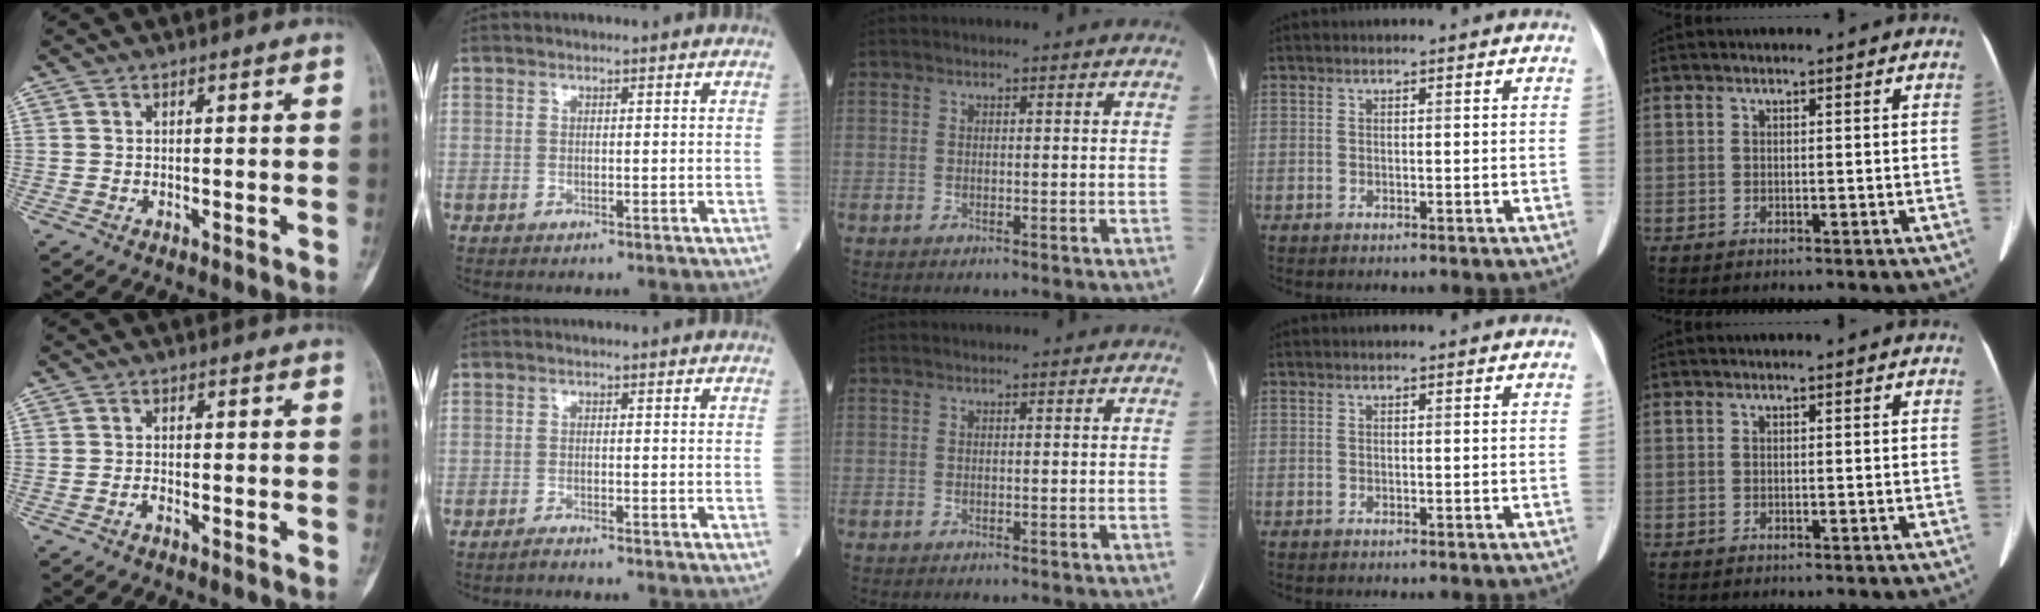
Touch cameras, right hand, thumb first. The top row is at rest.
{"thumb": {"total": 1.0, "force": [-0.8, 0.3, 0.5], "torque": [-0.011, 0.005, -0.017]}, "index": {"total": 1.3, "force": [-1.3, -0.2, 0.3], "torque": [-0.012, 0.000, -0.021]}}